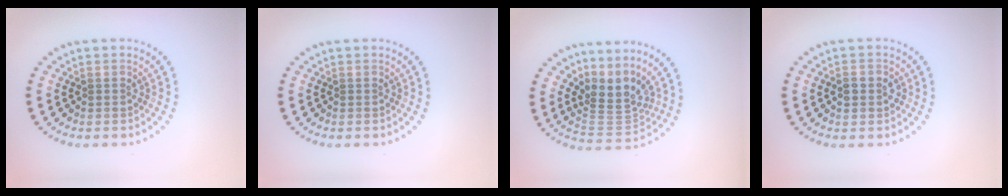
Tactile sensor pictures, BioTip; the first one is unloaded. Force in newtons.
{"total": 0.0}
{"total": 3.6, "press": 2.4, "slide": 2.7}
{"total": 1.8, "press": 1.8, "slide": 0.1}